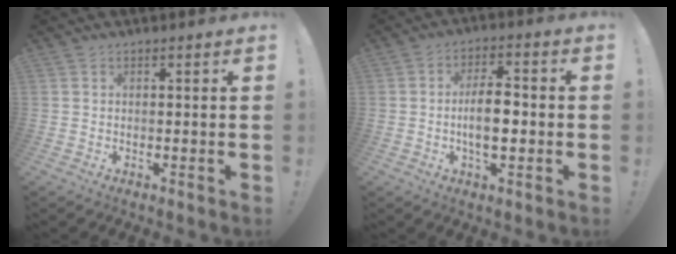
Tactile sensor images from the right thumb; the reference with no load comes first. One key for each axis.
{"total": 9.2, "fx": -1.7, "fy": 4.2, "fz": 8.1, "tx": -0.136, "ty": 0.002, "tz": -0.037}